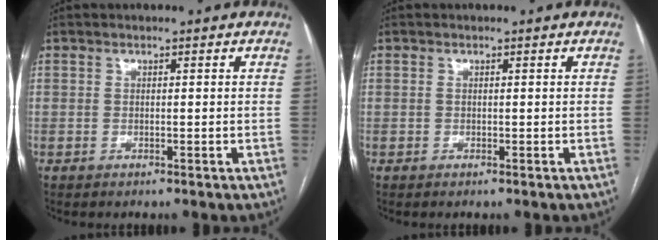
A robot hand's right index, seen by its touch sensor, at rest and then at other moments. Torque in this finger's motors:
{"motor_torque": [0.00, -0.06, 0.02, 0.01]}